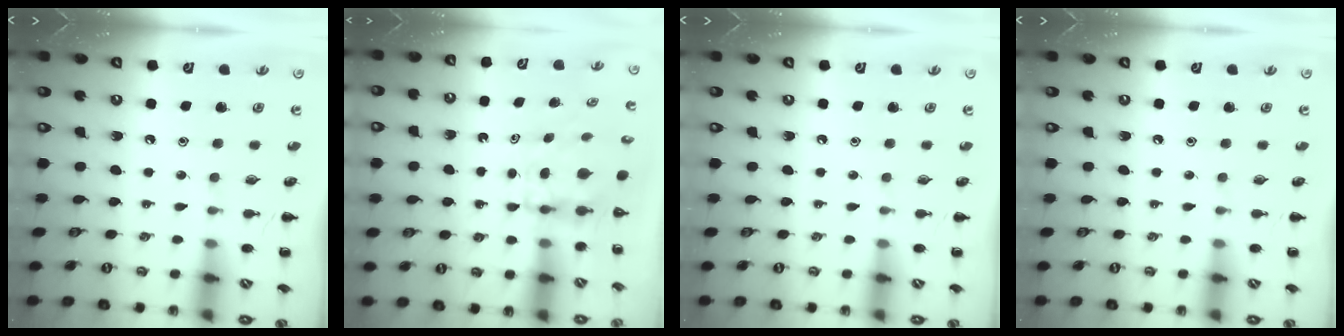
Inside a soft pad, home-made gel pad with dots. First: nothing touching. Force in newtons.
{"total": 4.1, "press": 4.1, "slide": 0.5}
{"total": 0.0}
{"total": 0.0}